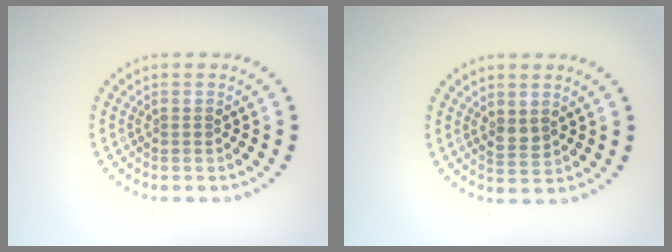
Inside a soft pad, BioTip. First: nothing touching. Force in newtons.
{"total": 1.4, "press": 1.3, "slide": 0.6}